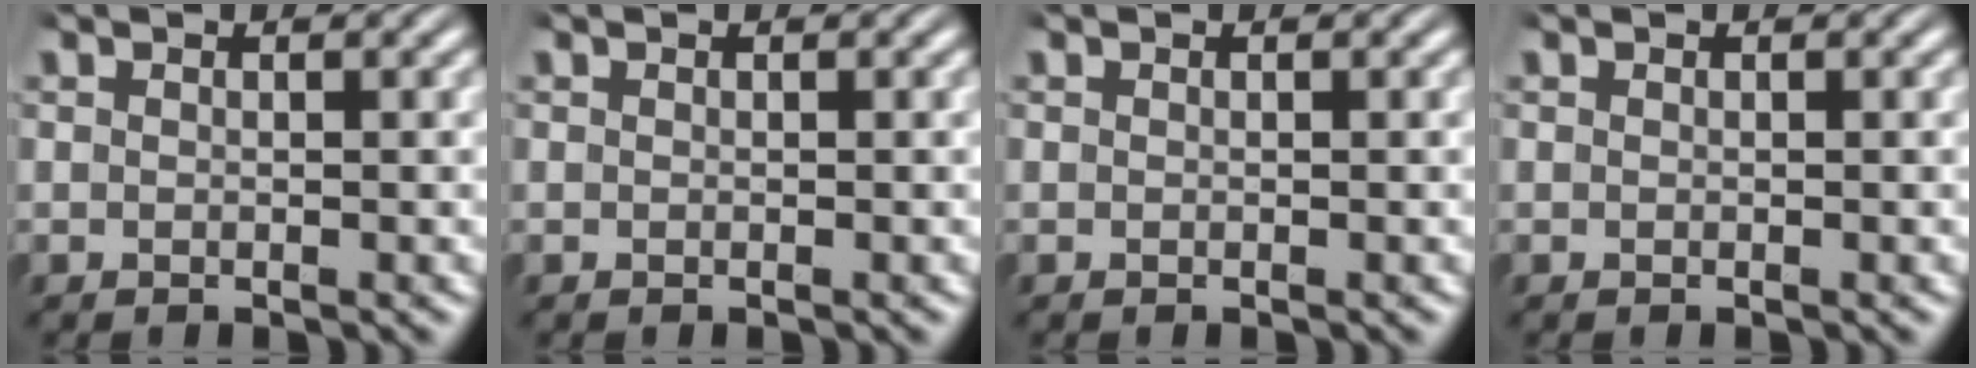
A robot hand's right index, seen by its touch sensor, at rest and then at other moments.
{"total": 0.0}
{"total": 0.0}
{"total": 0.0}